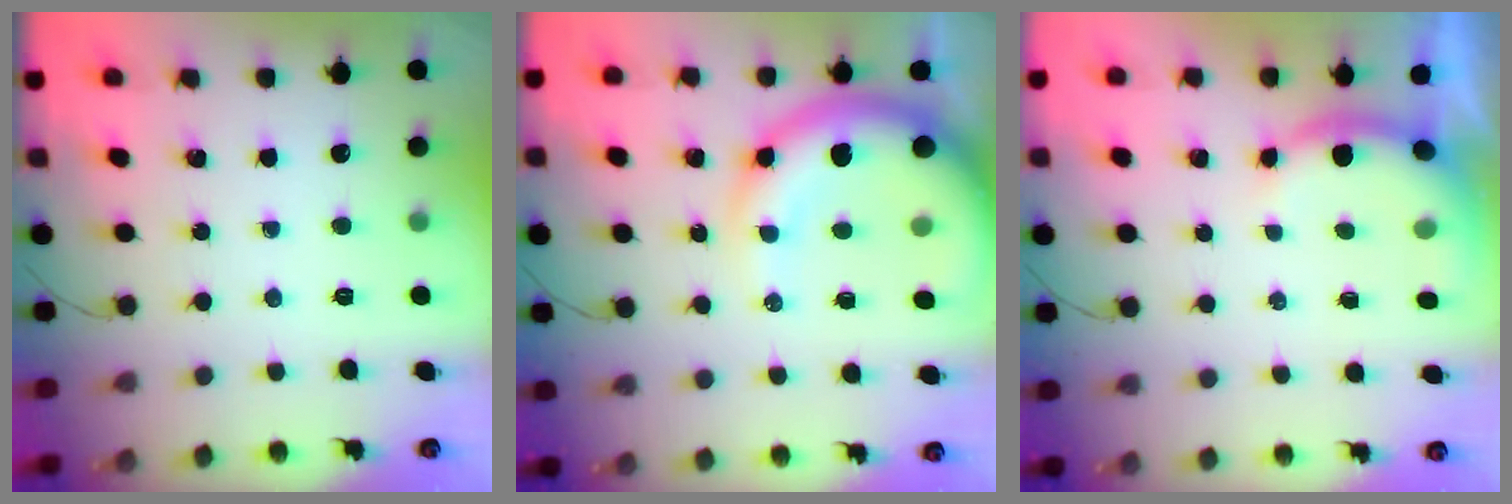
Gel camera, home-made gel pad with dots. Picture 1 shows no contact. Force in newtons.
{"total": 15.2, "press": 14.7, "slide": 3.7}
{"total": 6.6, "press": 6.6, "slide": 0.1}